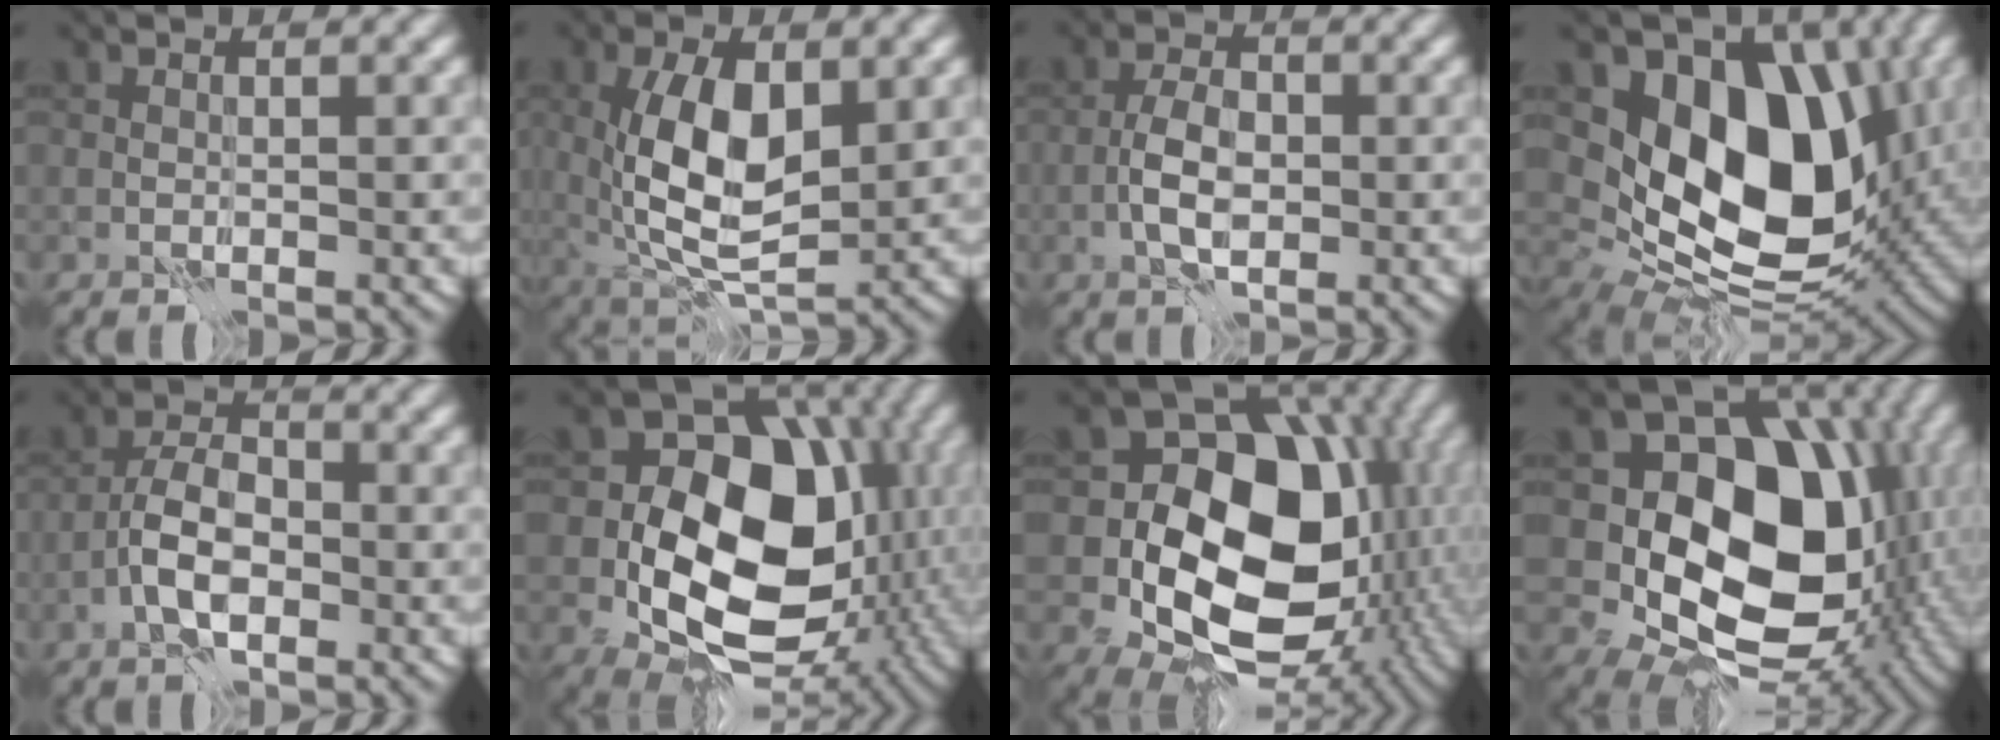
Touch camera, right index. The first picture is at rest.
{"total": 8.4, "force": [0.6, 3.9, 7.4], "torque": [-0.145, -0.004, 0.013]}
{"total": 3.7, "force": [-1.2, 2.0, 2.9], "torque": [-0.056, 0.004, -0.025]}
{"total": 13.7, "force": [2.4, 9.2, 9.9], "torque": [-0.140, -0.020, 0.049]}
{"total": 4.6, "force": [-2.1, 2.2, 3.4], "torque": [-0.059, 0.006, -0.043]}
{"total": 15.1, "force": [-1.6, 11.1, 10.2], "torque": [-0.154, -0.023, -0.036]}
{"total": 16.6, "force": [-1.5, 12.5, 10.8], "torque": [-0.151, -0.023, -0.018]}
{"total": 15.5, "force": [0.1, 11.6, 10.3], "torque": [-0.141, -0.019, 0.004]}